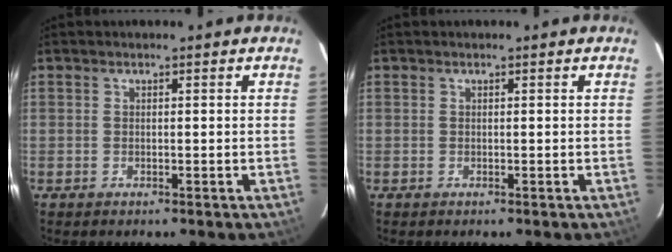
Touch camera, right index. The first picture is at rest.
{"total": 0.0}